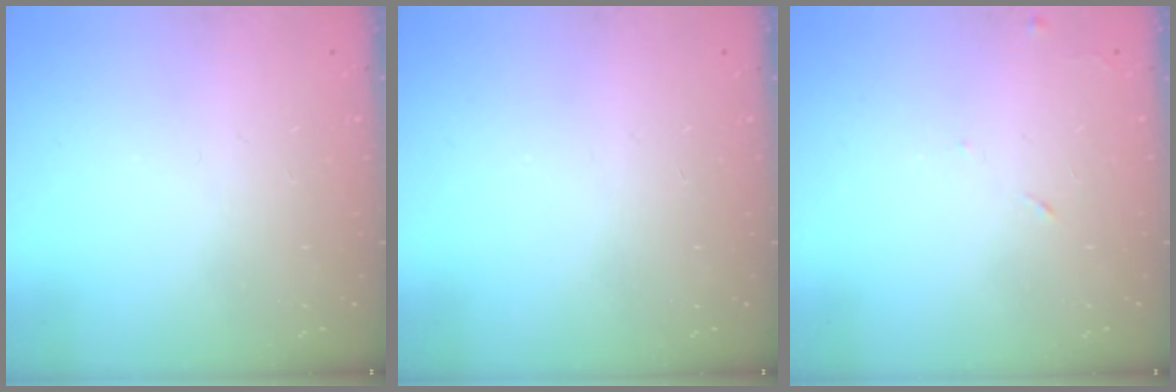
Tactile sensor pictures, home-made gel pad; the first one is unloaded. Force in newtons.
{"total": 0.0}
{"total": 5.5, "press": 5.5, "slide": 0.8}